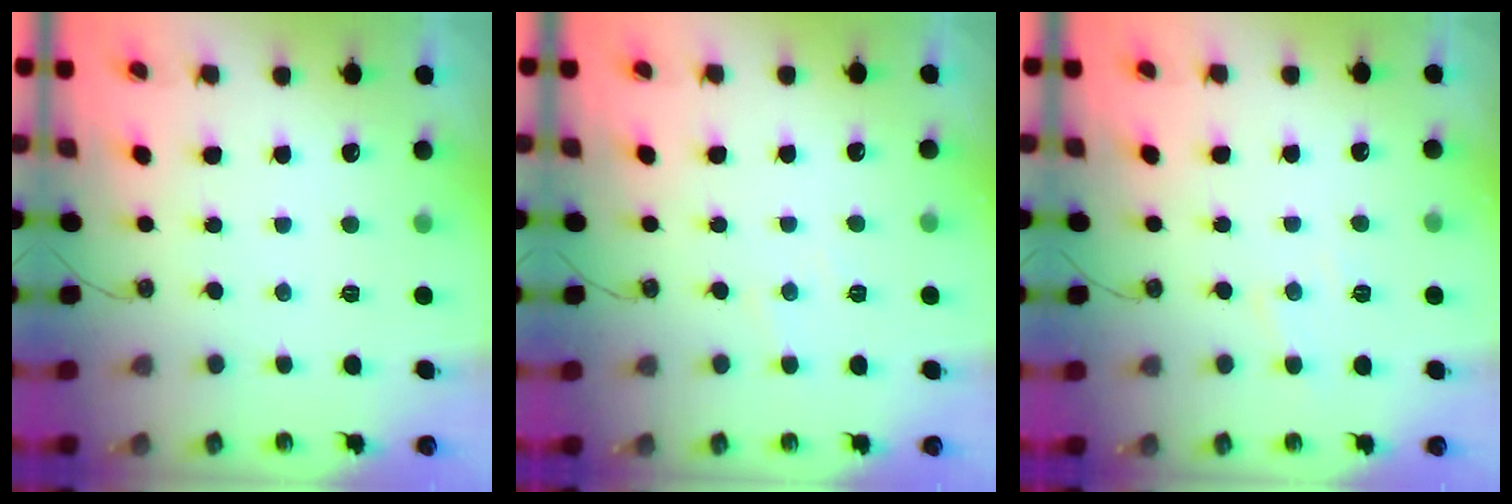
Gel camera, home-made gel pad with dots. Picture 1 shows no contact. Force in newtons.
{"total": 5.5, "press": 5.4, "slide": 0.8}
{"total": 5.2, "press": 5.2, "slide": 0.8}